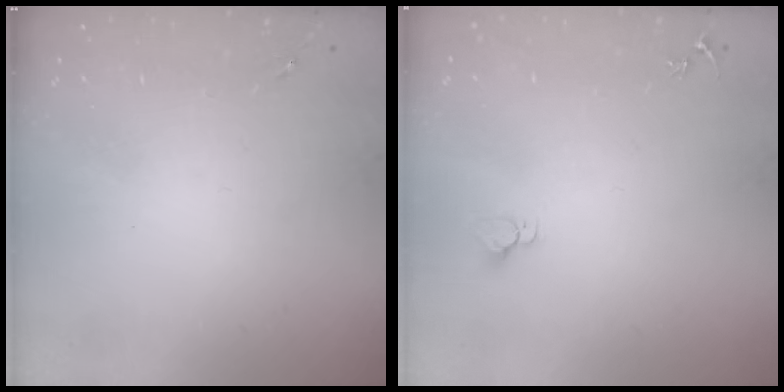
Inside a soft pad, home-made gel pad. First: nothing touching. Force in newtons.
{"total": 2.8, "press": 2.8, "slide": 0.2}